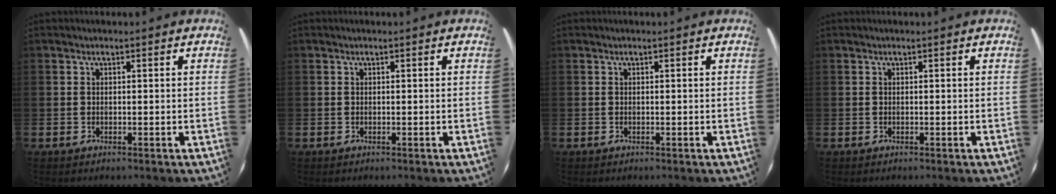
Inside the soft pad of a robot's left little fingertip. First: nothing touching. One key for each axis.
{"total": 0.0}
{"total": 0.0}
{"total": 0.0}